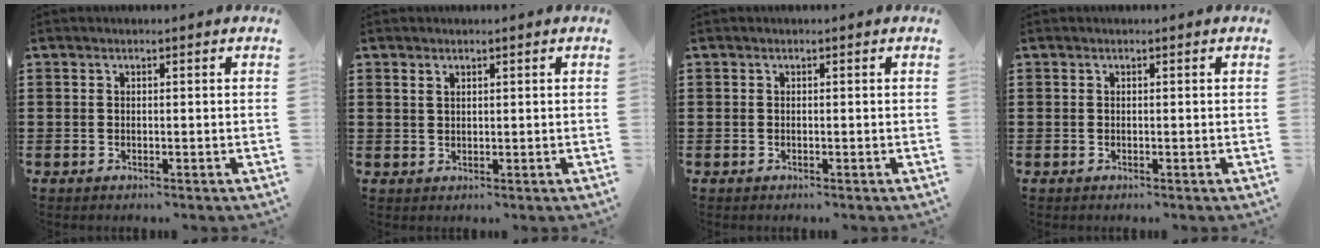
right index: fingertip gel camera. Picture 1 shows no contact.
{"total": 1.0, "force": [0.8, 0.4, 0.3], "torque": [-0.009, 0.001, 0.016]}
{"total": 0.0}
{"total": 0.0}